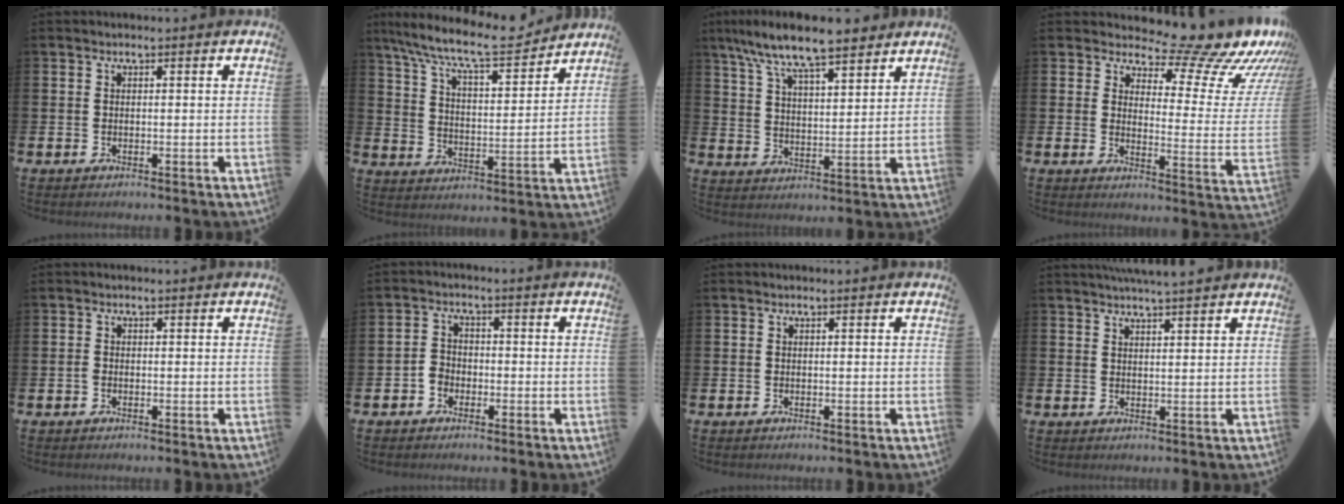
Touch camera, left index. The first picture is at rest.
{"total": 10.4, "force": [9.3, 1.9, 4.3], "torque": [-0.117, -0.057, 0.161]}
{"total": 9.3, "force": [8.4, 1.1, 3.7], "torque": [-0.102, -0.038, 0.154]}
{"total": 10.4, "force": [9.2, 3.2, 3.8], "torque": [-0.056, -0.085, 0.146]}
{"total": 0.9, "force": [-0.5, 0.6, 0.5], "torque": [-0.017, 0.006, -0.010]}
{"total": 2.5, "force": [-1.5, 1.9, 0.5], "torque": [-0.014, 0.009, -0.035]}
{"total": 0.0}
{"total": 3.3, "force": [3.2, -0.4, 0.7], "torque": [-0.011, -0.014, 0.057]}